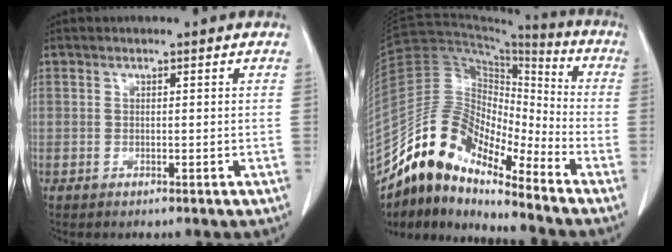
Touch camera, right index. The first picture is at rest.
{"total": 13.0, "force": [-11.1, 4.3, 5.4], "torque": [-0.096, 0.065, -0.205]}